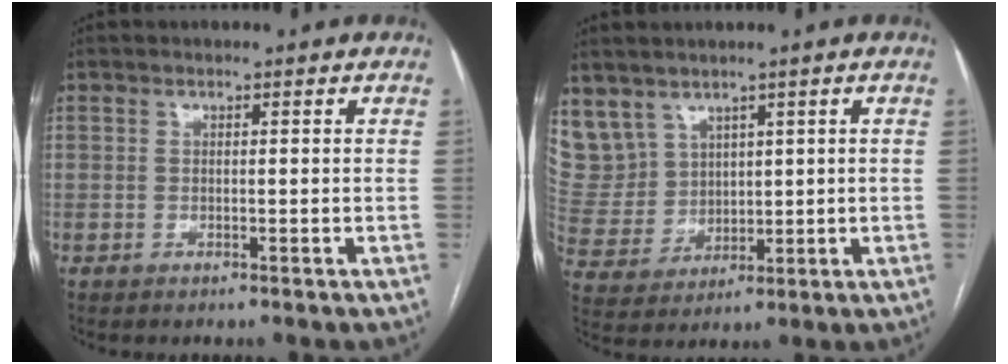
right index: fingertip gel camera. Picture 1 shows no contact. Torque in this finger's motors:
{"motor_torque": [-0.06, 0.31, 0.08, 0.03]}